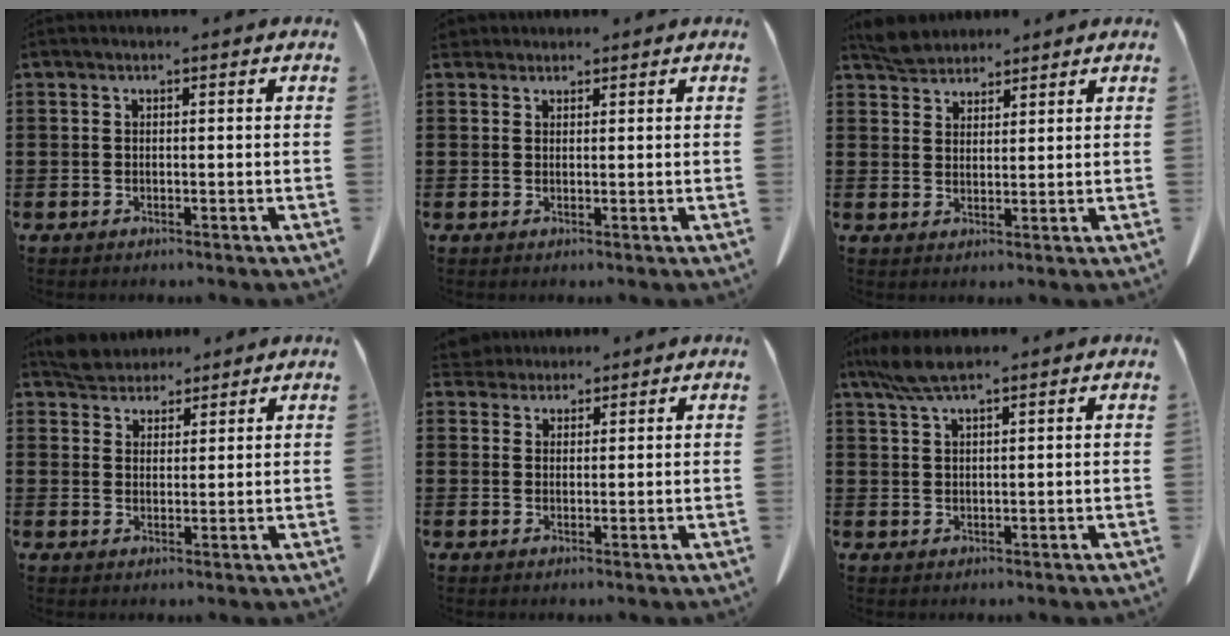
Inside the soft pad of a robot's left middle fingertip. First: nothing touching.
{"total": 1.8, "force": [1.6, 0.8, 0.3], "torque": [-0.012, 0.004, 0.032]}
{"total": 3.8, "force": [3.5, 1.2, 0.6], "torque": [-0.023, 0.000, 0.069]}
{"total": 4.2, "force": [3.9, 1.4, 0.3], "torque": [-0.020, -0.005, 0.077]}
{"total": 2.8, "force": [2.7, 0.9, 0.0], "torque": [-0.009, -0.002, 0.053]}
{"total": 5.2, "force": [3.9, 0.7, 3.4], "torque": [-0.075, -0.003, 0.072]}